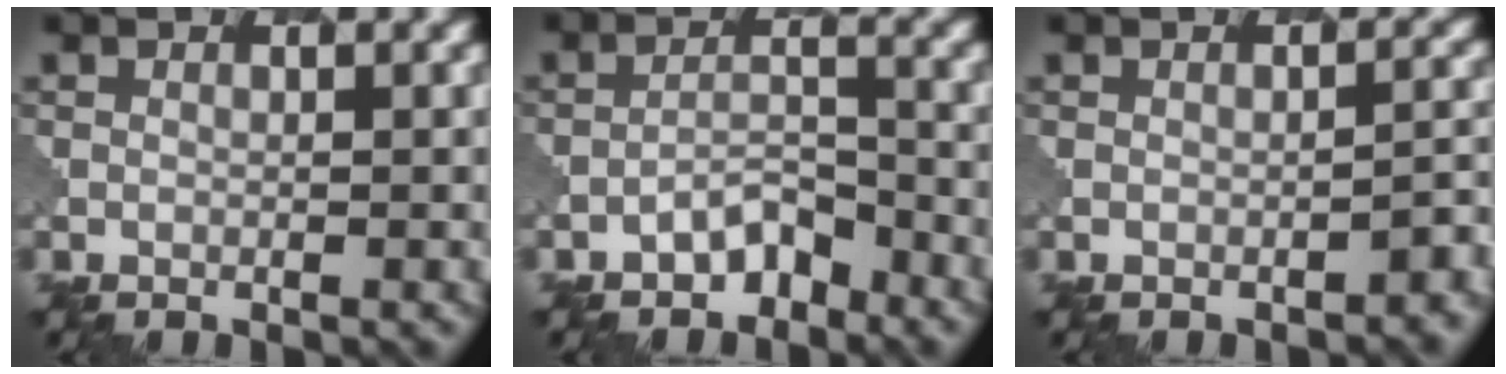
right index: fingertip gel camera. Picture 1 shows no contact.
{"total": 2.7, "force": [-2.0, 1.2, 1.3], "torque": [-0.020, 0.012, -0.039]}
{"total": 2.7, "force": [-2.1, 0.6, 1.7], "torque": [-0.014, 0.009, -0.029]}